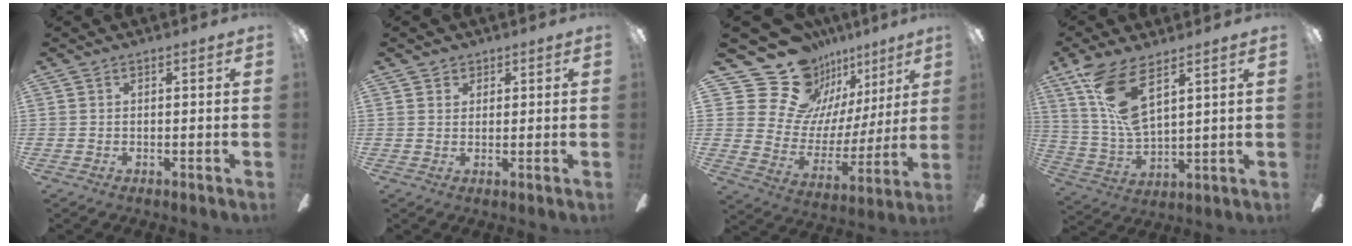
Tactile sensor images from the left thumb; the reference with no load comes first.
{"total": 1.8, "force": [1.3, 1.3, 0.0], "torque": [0.006, -0.001, 0.023]}
{"total": 21.0, "force": [14.7, 13.4, 6.8], "torque": [-0.123, -0.104, 0.288]}
{"total": 13.5, "force": [7.6, 4.3, 10.2], "torque": [-0.222, -0.030, 0.141]}